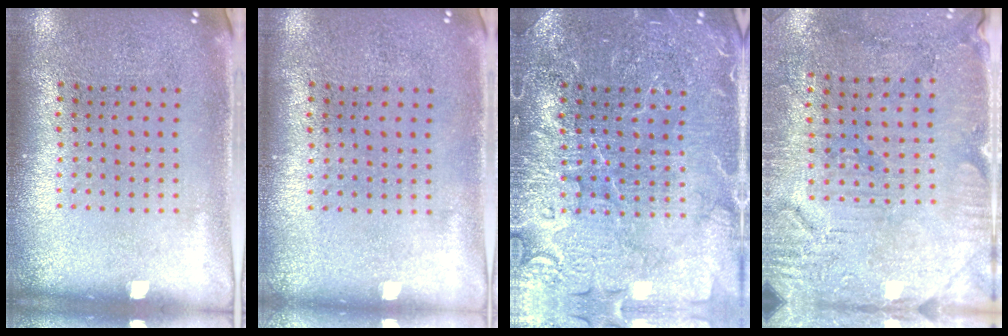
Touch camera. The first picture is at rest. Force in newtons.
{"total": 0.0}
{"total": 4.3, "press": 4.3, "slide": 0.6}
{"total": 2.9, "press": 2.7, "slide": 1.1}